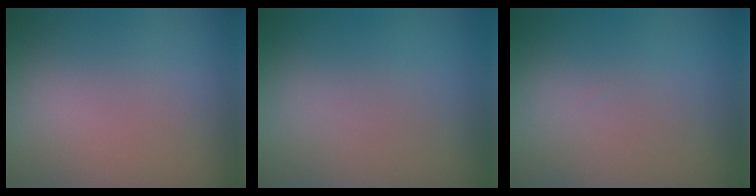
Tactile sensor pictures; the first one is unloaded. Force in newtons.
{"total": 0.0}
{"total": 0.0}